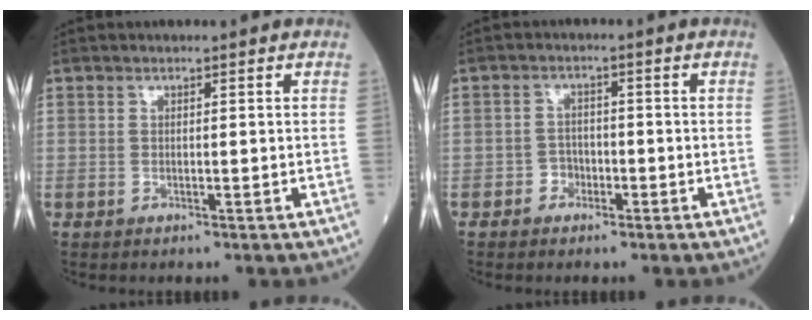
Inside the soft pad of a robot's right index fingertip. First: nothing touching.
{"total": 2.4, "force": [-1.3, 1.9, 0.7], "torque": [-0.006, 0.011, -0.027]}